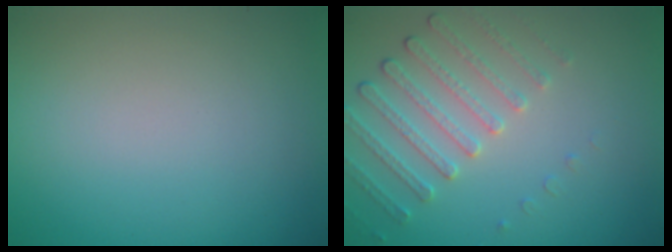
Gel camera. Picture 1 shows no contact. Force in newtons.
{"total": 2.5, "press": 2.2, "slide": 1.3}